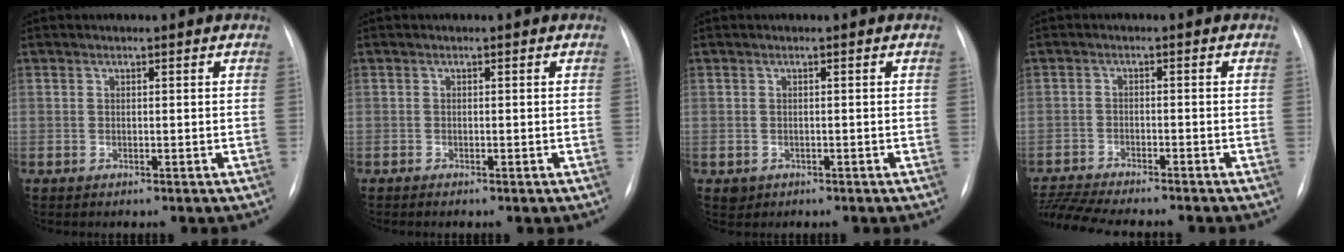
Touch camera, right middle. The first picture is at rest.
{"total": 0.0}
{"total": 1.2, "force": [-0.5, 1.1, 0.2], "torque": [-0.004, 0.002, -0.002]}
{"total": 11.4, "force": [-10.4, 0.8, 4.6], "torque": [-0.076, -0.003, -0.161]}